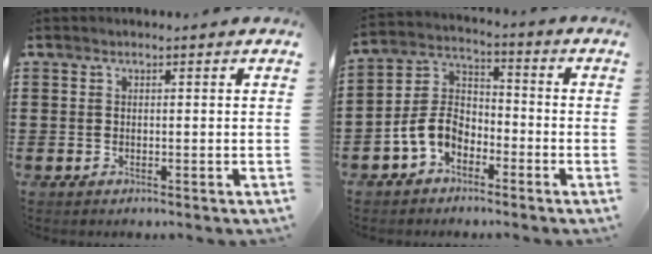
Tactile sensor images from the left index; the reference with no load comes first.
{"total": 6.9, "force": [-3.7, 4.7, 3.5], "torque": [-0.103, 0.004, -0.081]}